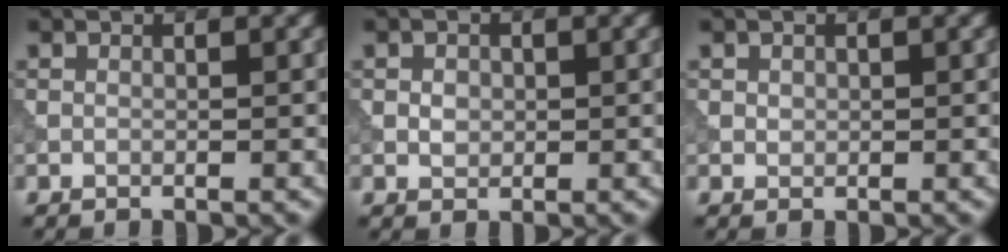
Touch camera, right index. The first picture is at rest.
{"total": 1.3, "force": [0.1, 1.1, 0.7], "torque": [-0.013, -0.001, 0.000]}
{"total": 0.5, "force": [0.2, 0.5, 0.2], "torque": [-0.002, -0.002, 0.005]}